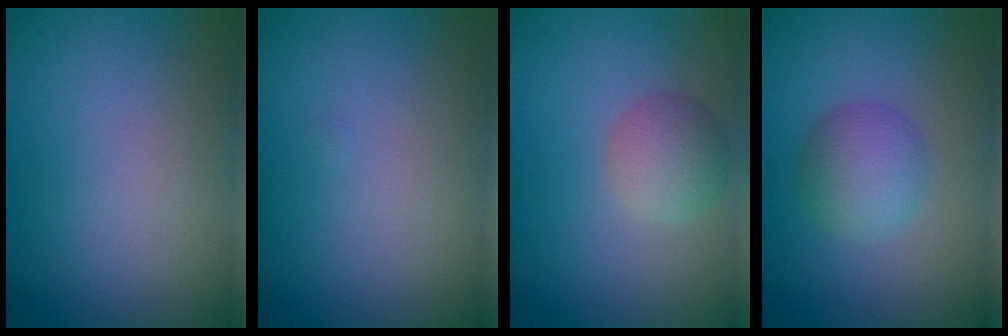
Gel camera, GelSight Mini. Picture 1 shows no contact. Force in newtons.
{"total": 0.0}
{"total": 3.0, "press": 3.0, "slide": 0.1}
{"total": 3.9, "press": 3.9, "slide": 0.1}